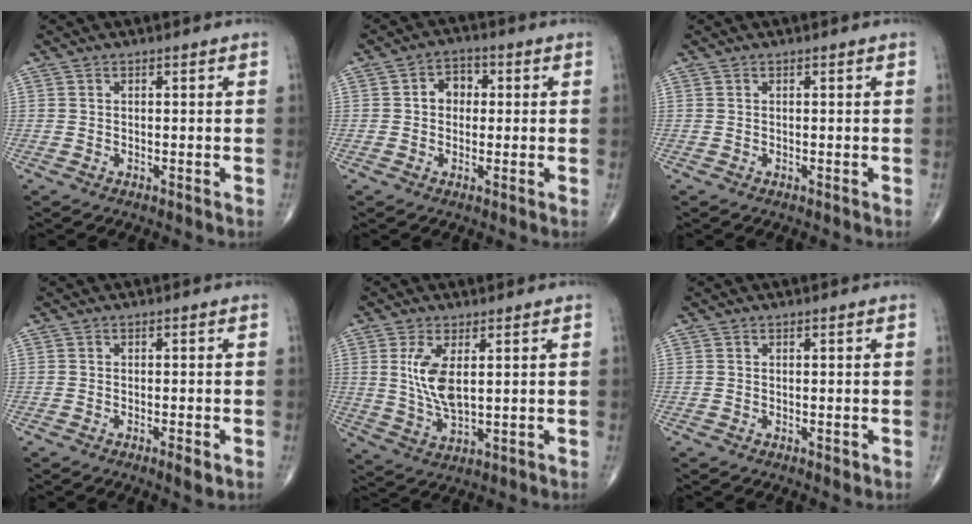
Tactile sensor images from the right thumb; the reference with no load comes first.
{"total": 4.6, "force": [0.4, 3.7, 2.7], "torque": [-0.020, 0.015, -0.001]}
{"total": 0.0}
{"total": 2.0, "force": [-0.9, 0.5, 1.7], "torque": [-0.027, -0.003, -0.016]}
{"total": 7.8, "force": [1.8, 3.3, 6.8], "torque": [-0.139, -0.017, 0.045]}
{"total": 0.7, "force": [-0.2, 0.4, 0.5], "torque": [-0.002, 0.000, -0.003]}